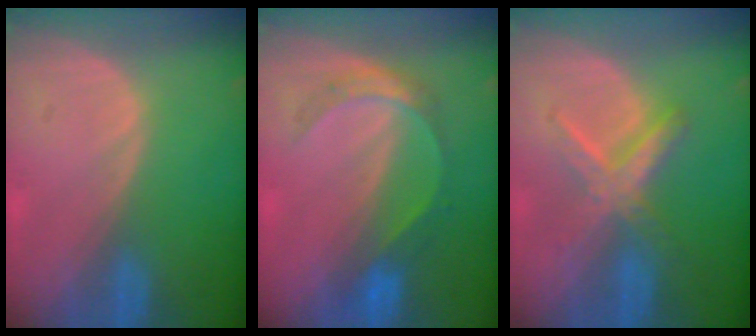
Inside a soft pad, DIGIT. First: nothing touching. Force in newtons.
{"total": 5.3, "press": 5.0, "slide": 1.6}
{"total": 5.6, "press": 5.6, "slide": 0.0}